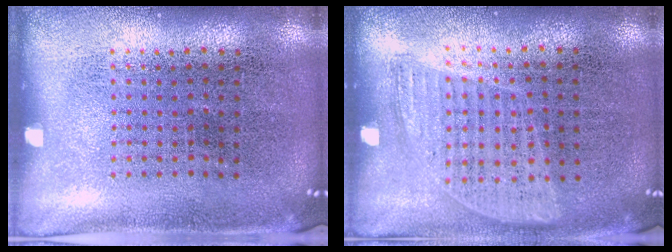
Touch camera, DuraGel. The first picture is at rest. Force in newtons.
{"total": 0.8, "press": 0.7, "slide": 0.4}